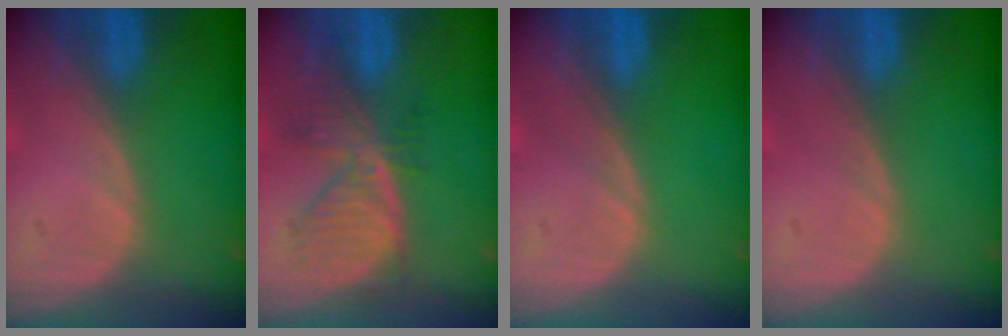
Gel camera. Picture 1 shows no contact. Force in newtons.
{"total": 7.2, "press": 6.5, "slide": 3.1}
{"total": 0.0}
{"total": 0.0}